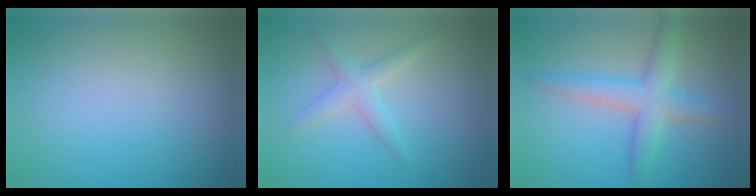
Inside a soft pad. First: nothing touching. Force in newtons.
{"total": 2.1, "press": 2.1, "slide": 0.0}
{"total": 3.8, "press": 3.8, "slide": 0.1}